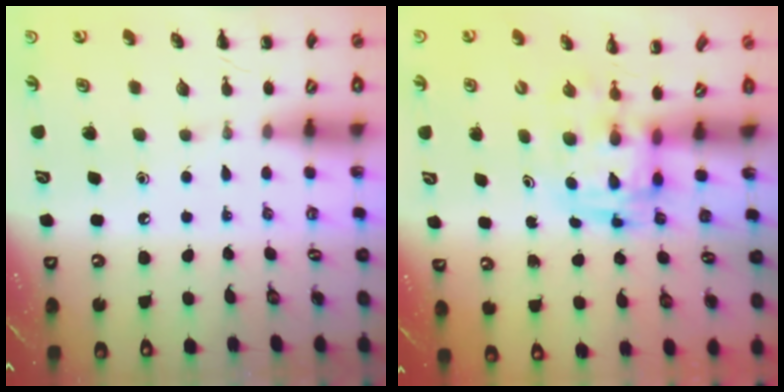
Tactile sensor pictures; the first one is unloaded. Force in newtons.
{"total": 2.8, "press": 2.7, "slide": 0.5}